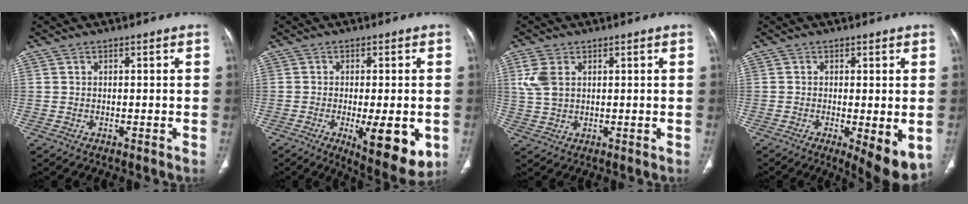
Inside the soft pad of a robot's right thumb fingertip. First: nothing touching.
{"total": 11.8, "force": [-3.4, 3.9, 10.6], "torque": [-0.137, -0.020, -0.039]}
{"total": 5.2, "force": [1.7, 3.3, 3.7], "torque": [-0.090, 0.001, 0.039]}
{"total": 8.4, "force": [-2.5, 2.6, 7.6], "torque": [-0.104, -0.022, -0.034]}